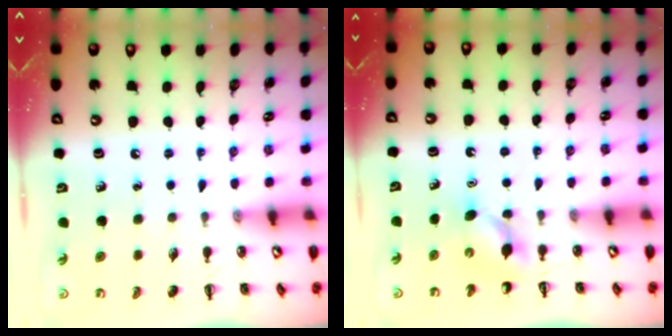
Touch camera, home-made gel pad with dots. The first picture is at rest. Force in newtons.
{"total": 3.9, "press": 3.7, "slide": 1.0}